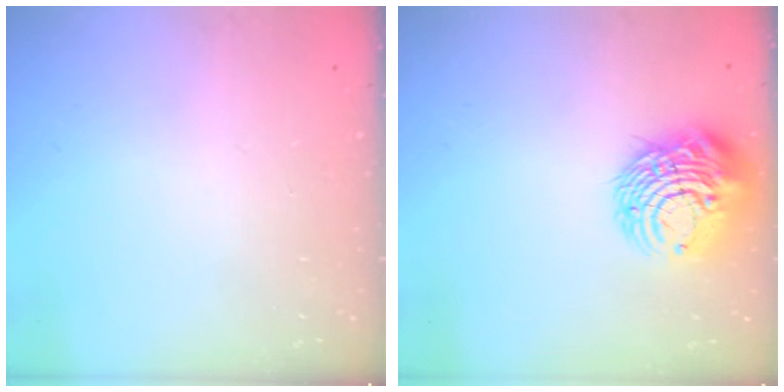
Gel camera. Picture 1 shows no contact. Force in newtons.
{"total": 13.3, "press": 13.2, "slide": 1.4}